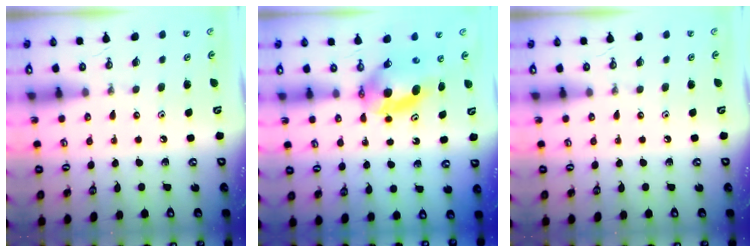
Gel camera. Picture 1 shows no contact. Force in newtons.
{"total": 6.1, "press": 5.9, "slide": 1.6}
{"total": 0.0}